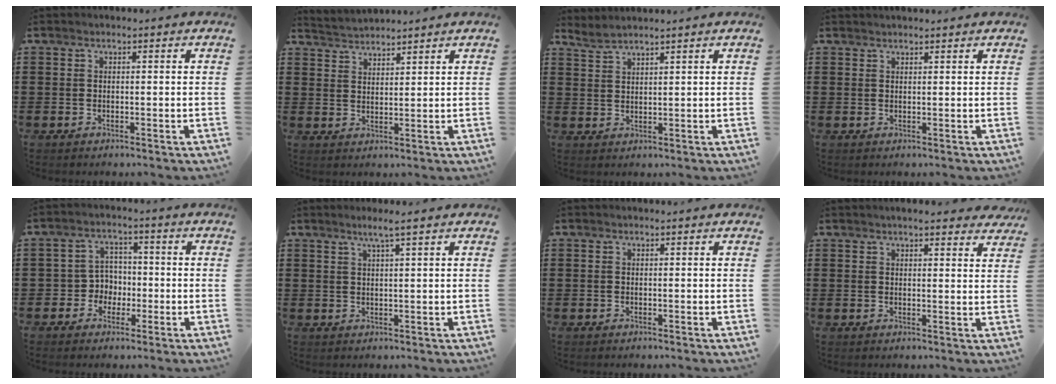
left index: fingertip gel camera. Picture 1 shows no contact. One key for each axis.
{"total": 2.5, "fx": 2.5, "fy": -0.1, "fz": -0.5, "tx": 0.000, "ty": -0.009, "tz": 0.046}
{"total": 2.0, "fx": 2.0, "fy": -0.3, "fz": 0.2, "tx": -0.010, "ty": -0.001, "tz": 0.039}
{"total": 1.0, "fx": 1.0, "fy": 0.1, "fz": 0.1, "tx": -0.003, "ty": -0.001, "tz": 0.019}
{"total": 4.4, "fx": -1.5, "fy": 4.0, "fz": 1.0, "tx": -0.036, "ty": 0.011, "tz": -0.032}
{"total": 2.4, "fx": 1.6, "fy": -0.3, "fz": 1.8, "tx": -0.037, "ty": -0.001, "tz": 0.027}
{"total": 0.0}
{"total": 3.1, "fx": 2.9, "fy": 0.2, "fz": 1.1, "tx": -0.021, "ty": -0.005, "tz": 0.052}